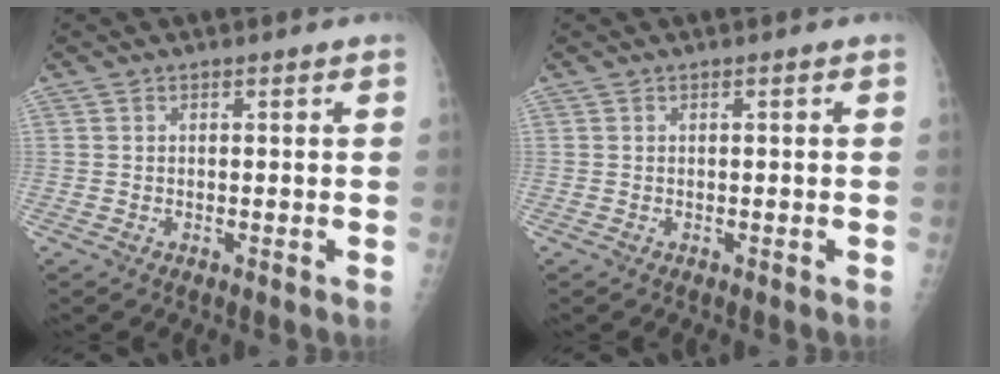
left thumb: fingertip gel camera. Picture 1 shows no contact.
{"total": 0.5, "force": [0.1, 0.1, 0.5], "torque": [-0.010, 0.000, 0.003]}